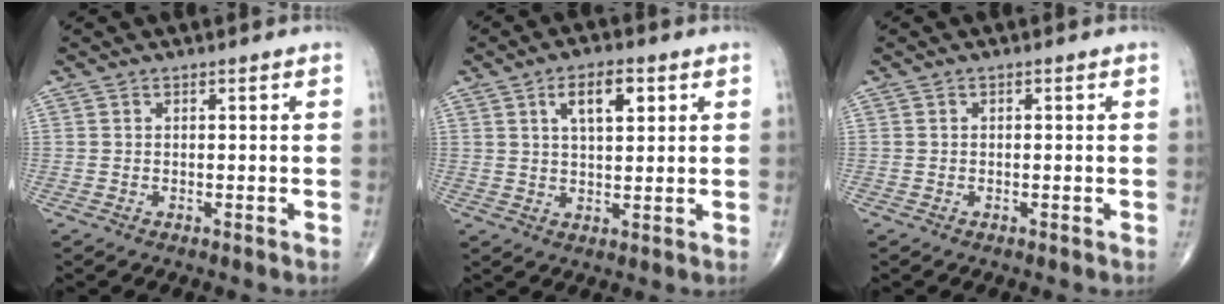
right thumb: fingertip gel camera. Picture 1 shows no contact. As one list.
[{"total": 7.2, "force": [2.9, 3.2, 5.7], "torque": [-0.078, -0.008, 0.047]}, {"total": 0.0}]